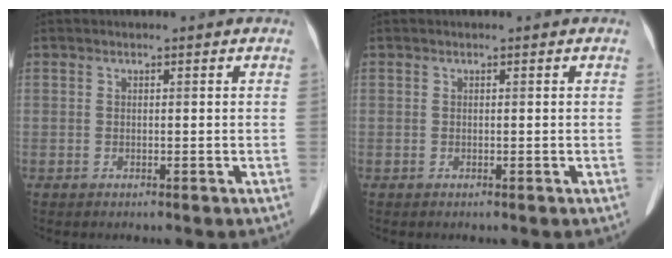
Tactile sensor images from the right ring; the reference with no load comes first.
{"total": 0.0}